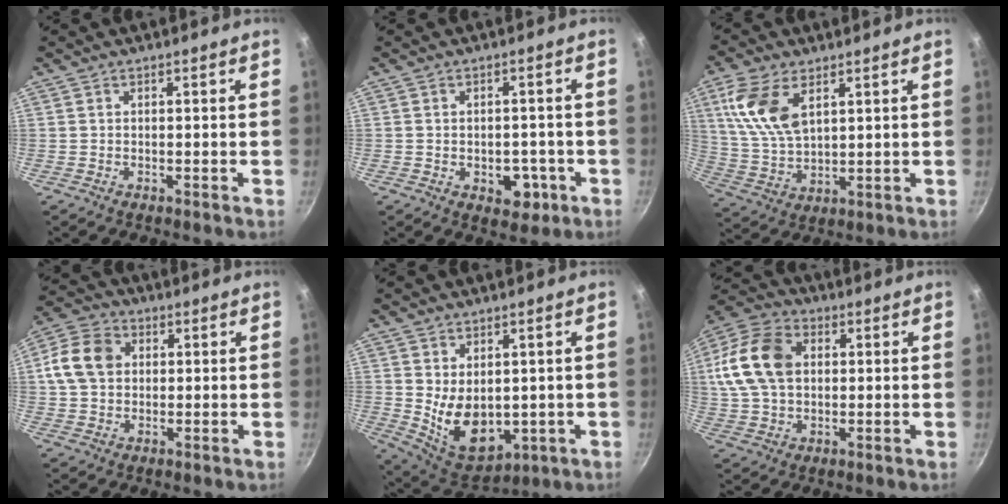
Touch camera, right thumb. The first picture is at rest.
{"total": 6.1, "force": [-2.0, 4.2, 4.0], "torque": [-0.028, 0.008, -0.020]}
{"total": 12.2, "force": [4.8, 6.7, 9.0], "torque": [-0.176, -0.016, 0.103]}
{"total": 10.2, "force": [1.5, 8.1, 6.0], "torque": [-0.095, 0.012, 0.014]}
{"total": 11.6, "force": [0.3, 7.8, 8.5], "torque": [-0.112, -0.028, 0.035]}
{"total": 16.2, "force": [2.8, 11.4, 11.2], "torque": [-0.200, 0.018, 0.040]}